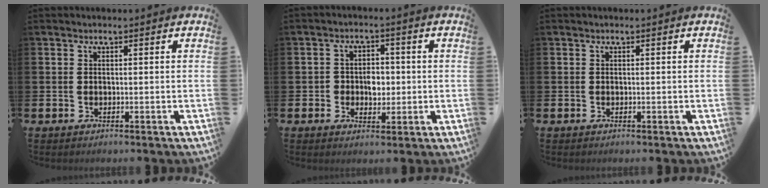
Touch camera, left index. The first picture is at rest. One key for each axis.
{"total": 3.5, "fx": -0.2, "fy": 3.0, "fz": 1.8, "tx": -0.027, "ty": 0.004, "tz": -0.014}
{"total": 0.0}